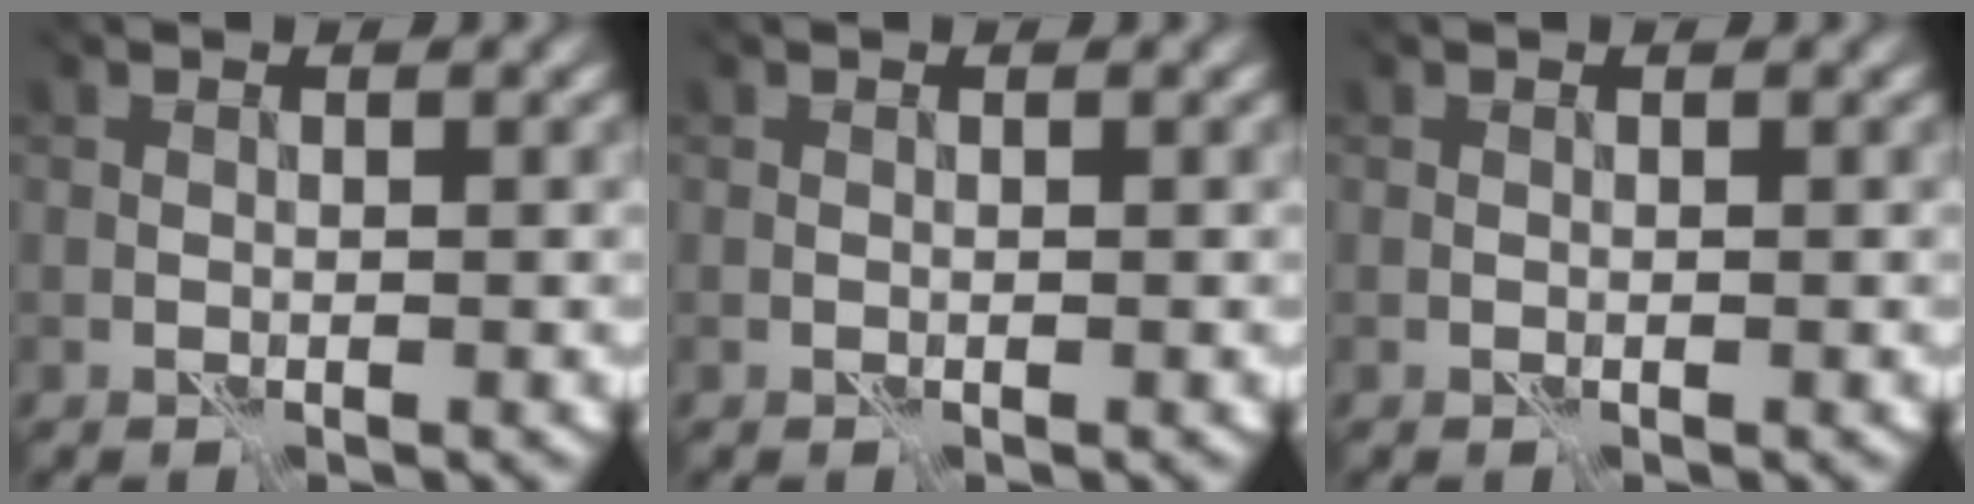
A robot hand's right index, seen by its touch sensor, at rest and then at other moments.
{"total": 0.0}
{"total": 0.0}